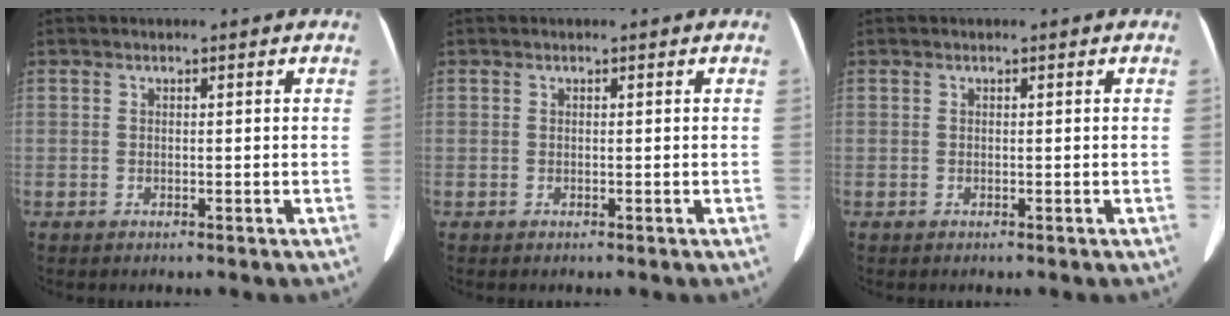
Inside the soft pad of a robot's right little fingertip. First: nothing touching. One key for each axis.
{"total": 0.0}
{"total": 0.0}